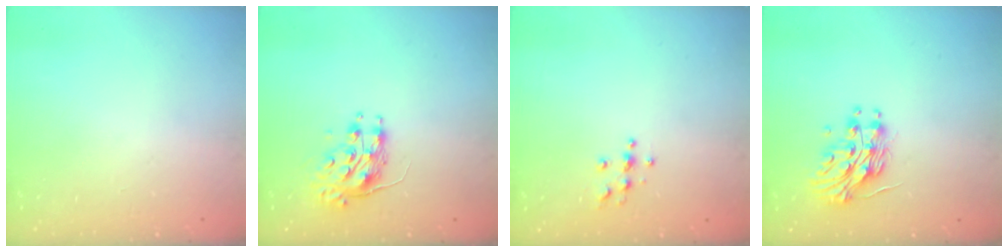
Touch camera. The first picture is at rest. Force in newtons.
{"total": 8.1, "press": 8.1, "slide": 0.1}
{"total": 3.9, "press": 3.8, "slide": 0.4}
{"total": 13.2, "press": 13.2, "slide": 0.8}